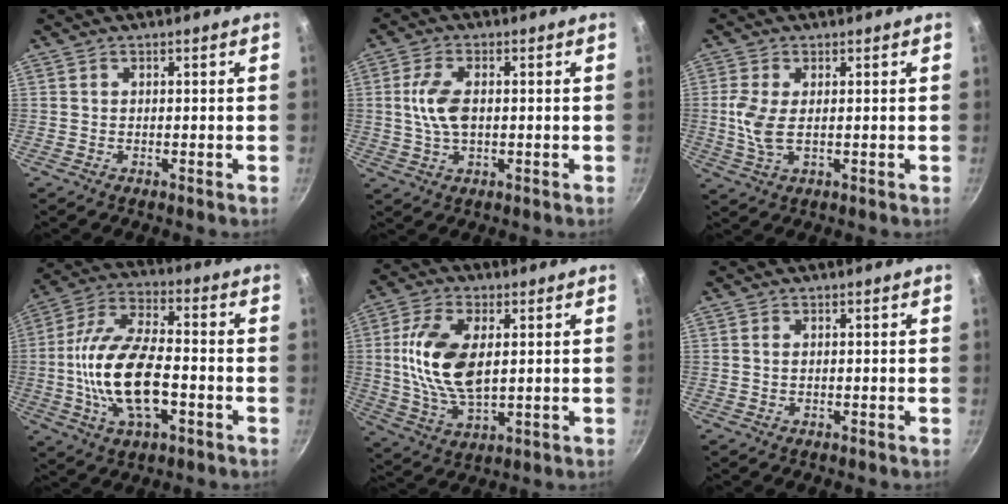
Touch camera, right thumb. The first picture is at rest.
{"total": 7.2, "force": [0.5, 3.9, 6.0], "torque": [-0.119, 0.008, 0.006]}
{"total": 5.7, "force": [0.4, 2.8, 5.0], "torque": [-0.115, -0.003, 0.009]}
{"total": 16.9, "force": [-3.7, 8.2, 14.4], "torque": [-0.260, 0.031, -0.073]}
{"total": 14.4, "force": [1.9, 7.7, 12.1], "torque": [-0.228, -0.001, 0.039]}
{"total": 0.8, "force": [0.2, 0.4, 0.6], "torque": [-0.012, 0.001, 0.002]}